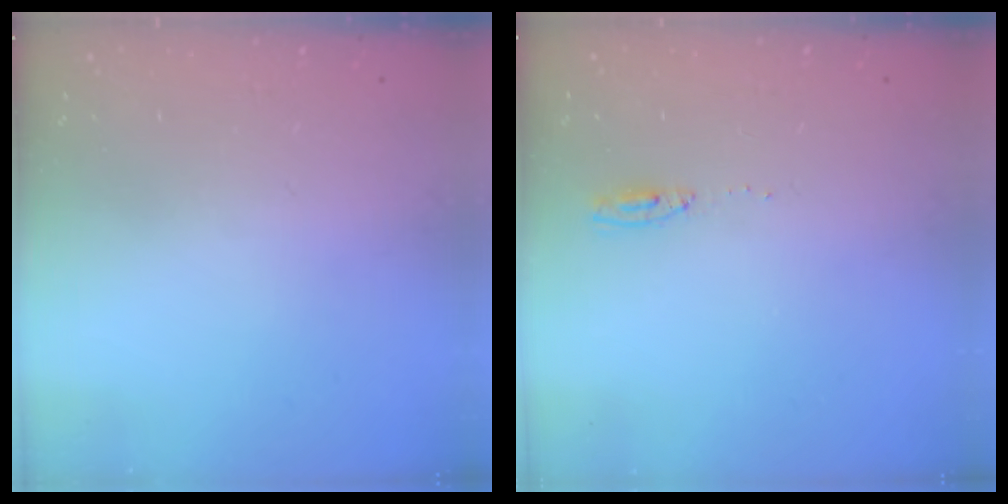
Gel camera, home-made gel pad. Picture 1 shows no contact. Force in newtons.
{"total": 4.6, "press": 4.4, "slide": 1.3}